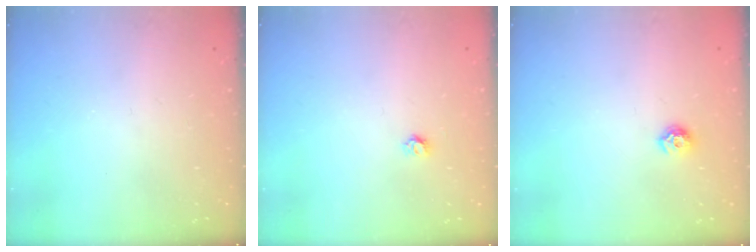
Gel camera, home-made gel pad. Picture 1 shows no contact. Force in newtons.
{"total": 3.2, "press": 3.2, "slide": 0.3}
{"total": 6.4, "press": 6.3, "slide": 0.9}